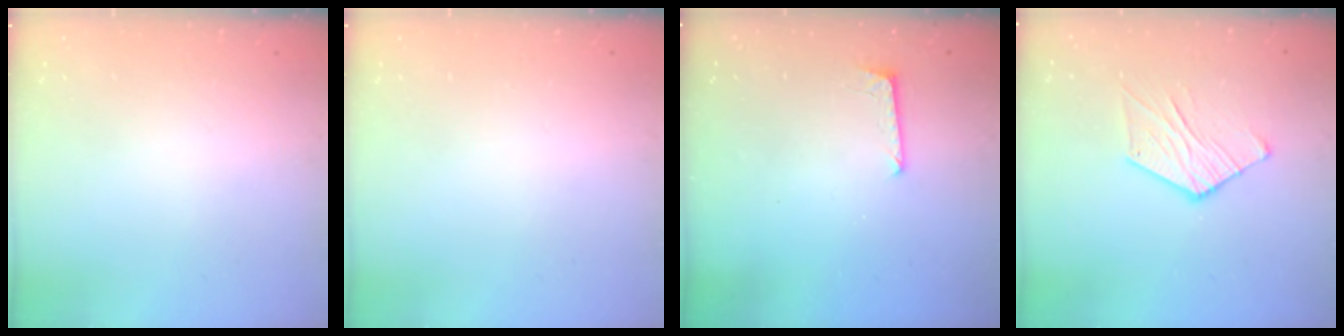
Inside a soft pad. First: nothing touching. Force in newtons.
{"total": 0.0}
{"total": 5.1, "press": 5.0, "slide": 0.4}
{"total": 8.2, "press": 8.2, "slide": 0.2}